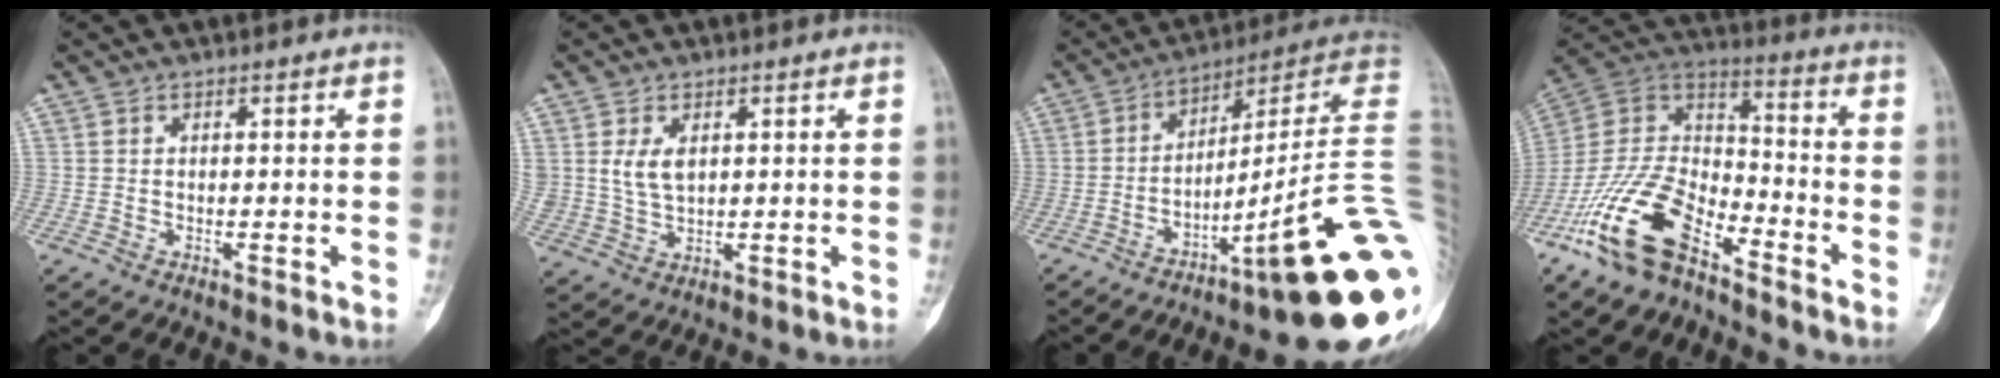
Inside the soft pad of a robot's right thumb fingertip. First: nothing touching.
{"total": 4.6, "force": [1.4, 2.7, 3.4], "torque": [-0.063, -0.008, 0.035]}
{"total": 22.5, "force": [-6.0, 1.7, 21.7], "torque": [-0.216, 0.055, -0.084]}
{"total": 18.7, "force": [-11.7, 8.9, 11.5], "torque": [-0.218, 0.071, -0.222]}